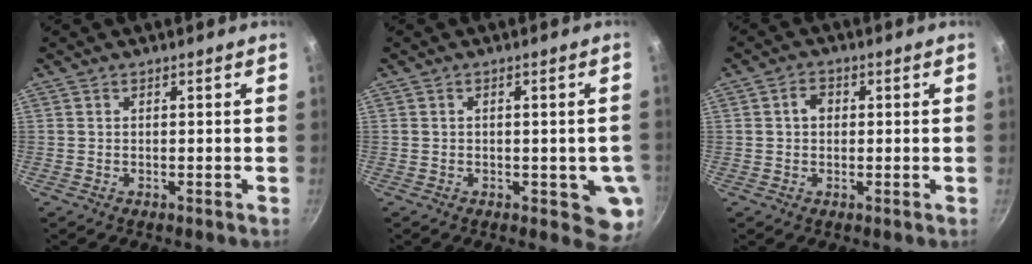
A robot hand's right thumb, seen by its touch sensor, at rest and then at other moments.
{"total": 6.6, "force": [-1.2, 3.1, 5.7], "torque": [-0.044, -0.004, -0.013]}
{"total": 3.0, "force": [0.4, 2.4, 1.8], "torque": [-0.015, 0.007, 0.003]}